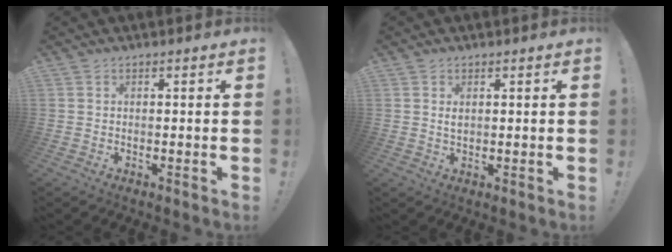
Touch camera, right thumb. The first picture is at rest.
{"total": 1.3, "force": [0.5, 0.8, 0.9], "torque": [-0.008, -0.004, 0.007]}